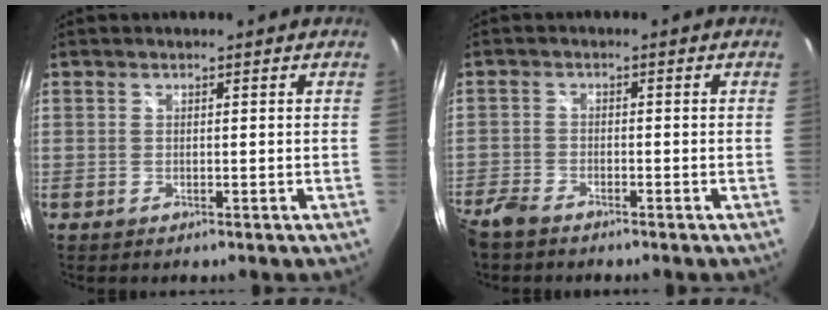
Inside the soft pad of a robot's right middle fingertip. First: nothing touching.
{"total": 5.6, "force": [-4.6, 2.2, 2.3], "torque": [-0.070, -0.017, -0.094]}